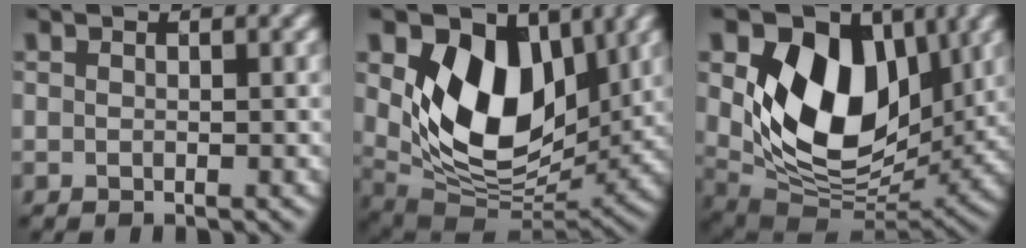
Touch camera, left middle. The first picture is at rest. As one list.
[{"total": 11.0, "force": [2.7, 7.0, 8.0], "torque": [-0.138, -0.017, 0.045]}, {"total": 12.4, "force": [2.8, 8.1, 8.9], "torque": [-0.145, -0.014, 0.048]}]